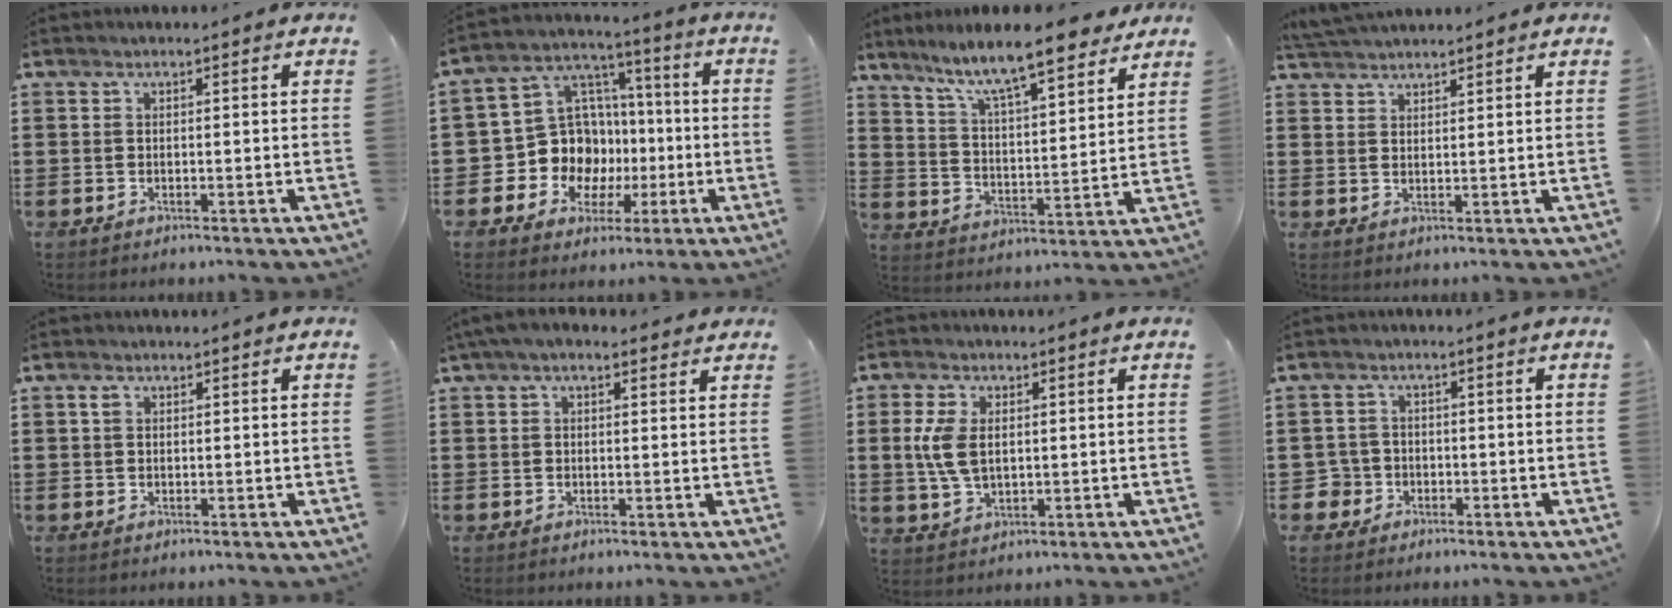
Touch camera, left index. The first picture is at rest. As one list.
[{"total": 11.4, "force": [-2.3, 10.6, 3.6], "torque": [-0.116, 0.013, -0.033]}, {"total": 9.6, "force": [8.0, 0.6, 5.1], "torque": [-0.120, -0.045, 0.131]}, {"total": 2.8, "force": [2.8, -0.1, 0.2], "torque": [-0.010, -0.002, 0.055]}, {"total": 1.3, "force": [0.6, 0.8, 0.9], "torque": [-0.019, 0.006, 0.010]}, {"total": 2.9, "force": [1.8, 1.2, 1.9], "torque": [-0.043, 0.006, 0.033]}, {"total": 6.2, "force": [1.0, 3.6, 4.9], "torque": [-0.130, 0.002, 0.009]}, {"total": 2.9, "force": [-1.3, 2.6, 0.4], "torque": [-0.035, -0.003, -0.034]}]